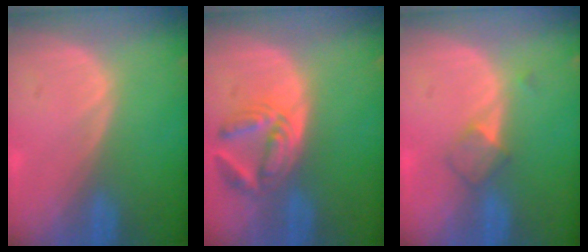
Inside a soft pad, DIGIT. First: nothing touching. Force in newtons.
{"total": 5.7, "press": 5.7, "slide": 0.6}
{"total": 3.0, "press": 2.7, "slide": 1.2}